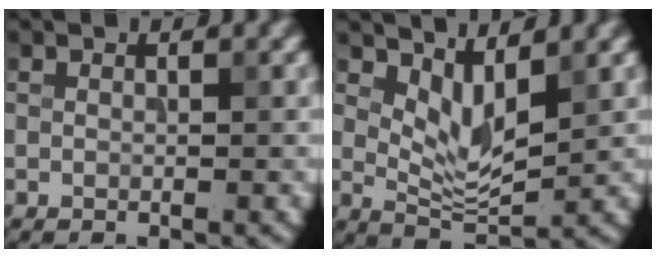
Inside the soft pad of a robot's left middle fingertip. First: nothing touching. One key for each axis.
{"total": 3.2, "fx": 1.3, "fy": 1.2, "fz": 2.6, "tx": -0.056, "ty": -0.019, "tz": 0.027}